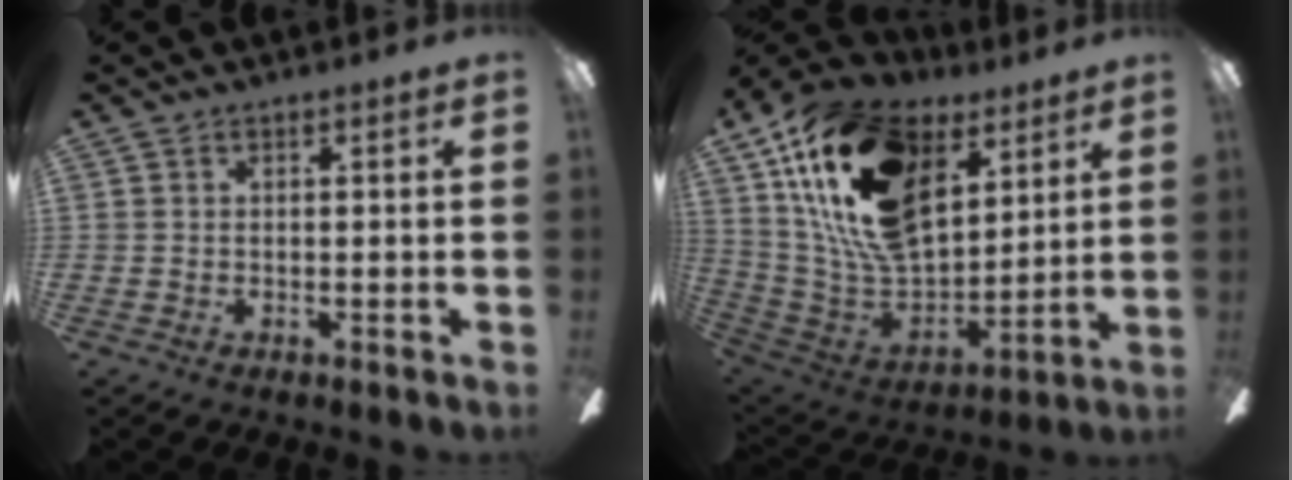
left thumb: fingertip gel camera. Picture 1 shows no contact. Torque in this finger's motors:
{"motor_torque": [1.82, 2.35, 1.37, -1.41, 0.24]}